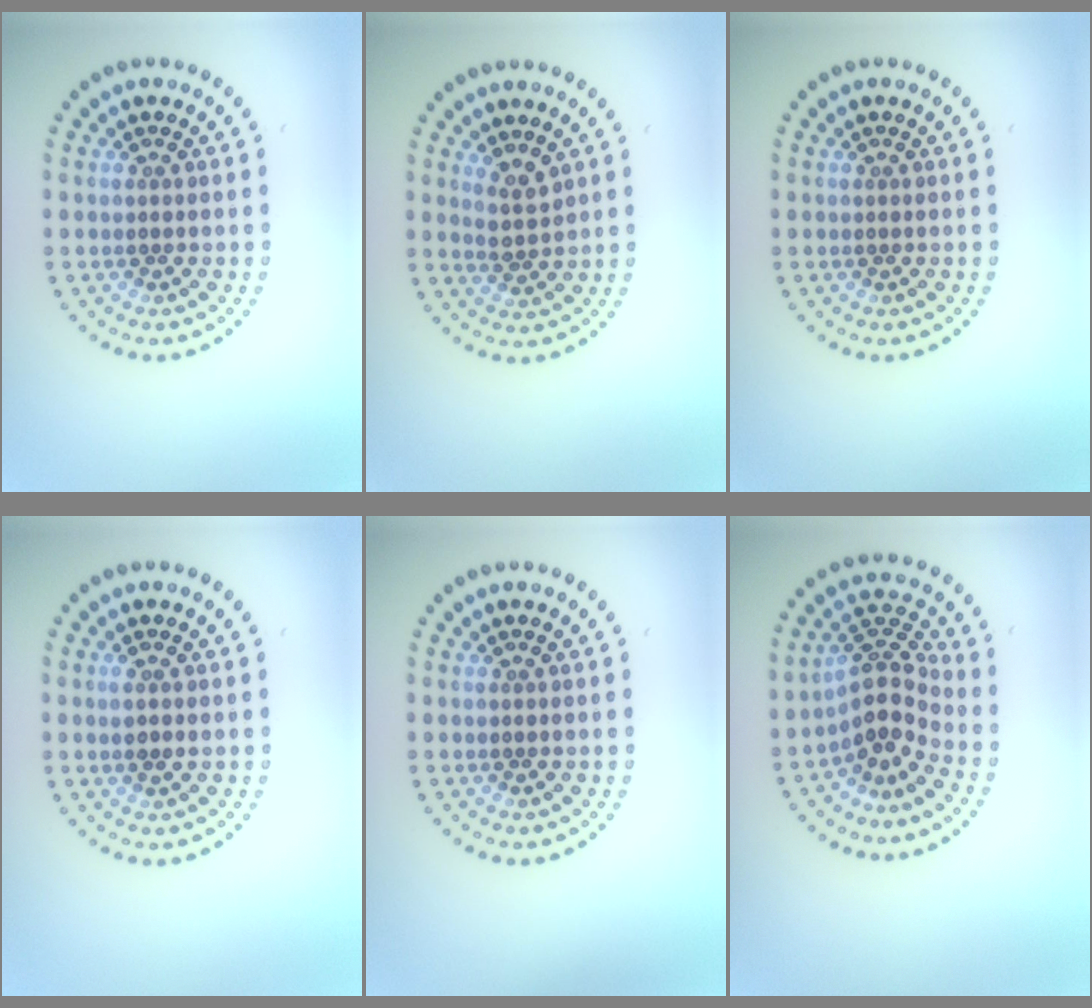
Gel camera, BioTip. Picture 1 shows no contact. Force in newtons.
{"total": 1.9, "press": 1.5, "slide": 1.1}
{"total": 0.0}
{"total": 0.8, "press": 0.7, "slide": 0.3}
{"total": 0.0}
{"total": 3.7, "press": 2.7, "slide": 2.5}